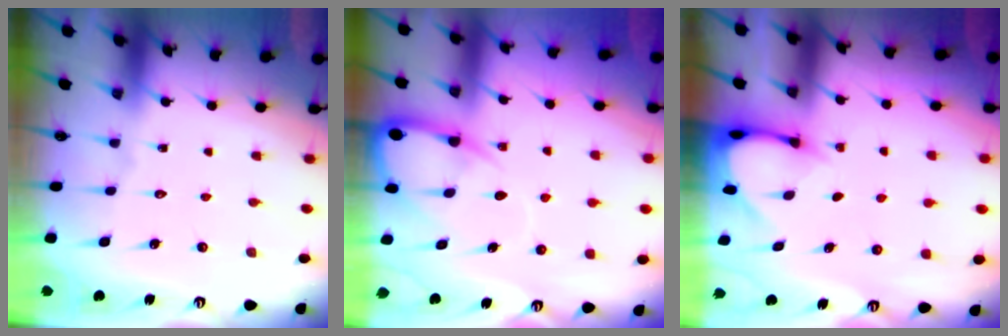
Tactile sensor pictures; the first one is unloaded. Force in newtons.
{"total": 7.3, "press": 7.2, "slide": 0.9}
{"total": 3.2, "press": 3.2, "slide": 0.2}